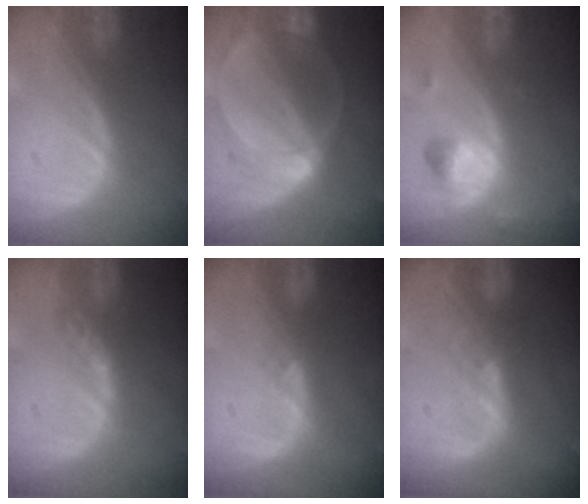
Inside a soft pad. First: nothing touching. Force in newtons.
{"total": 6.1, "press": 5.7, "slide": 2.2}
{"total": 4.8, "press": 4.8, "slide": 0.7}
{"total": 2.8, "press": 2.5, "slide": 1.2}
{"total": 0.9, "press": 0.9, "slide": 0.3}
{"total": 2.0, "press": 2.0, "slide": 0.3}